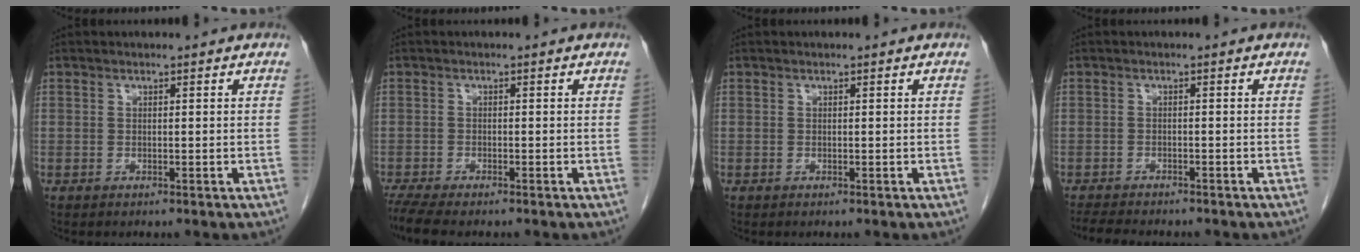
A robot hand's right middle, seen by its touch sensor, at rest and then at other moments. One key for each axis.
{"total": 4.9, "fx": -4.1, "fy": 0.6, "fz": 2.6, "tx": -0.051, "ty": -0.014, "tz": -0.070}
{"total": 0.0}
{"total": 7.0, "fx": -6.2, "fy": 1.4, "fz": 2.9, "tx": -0.046, "ty": -0.010, "tz": -0.092}